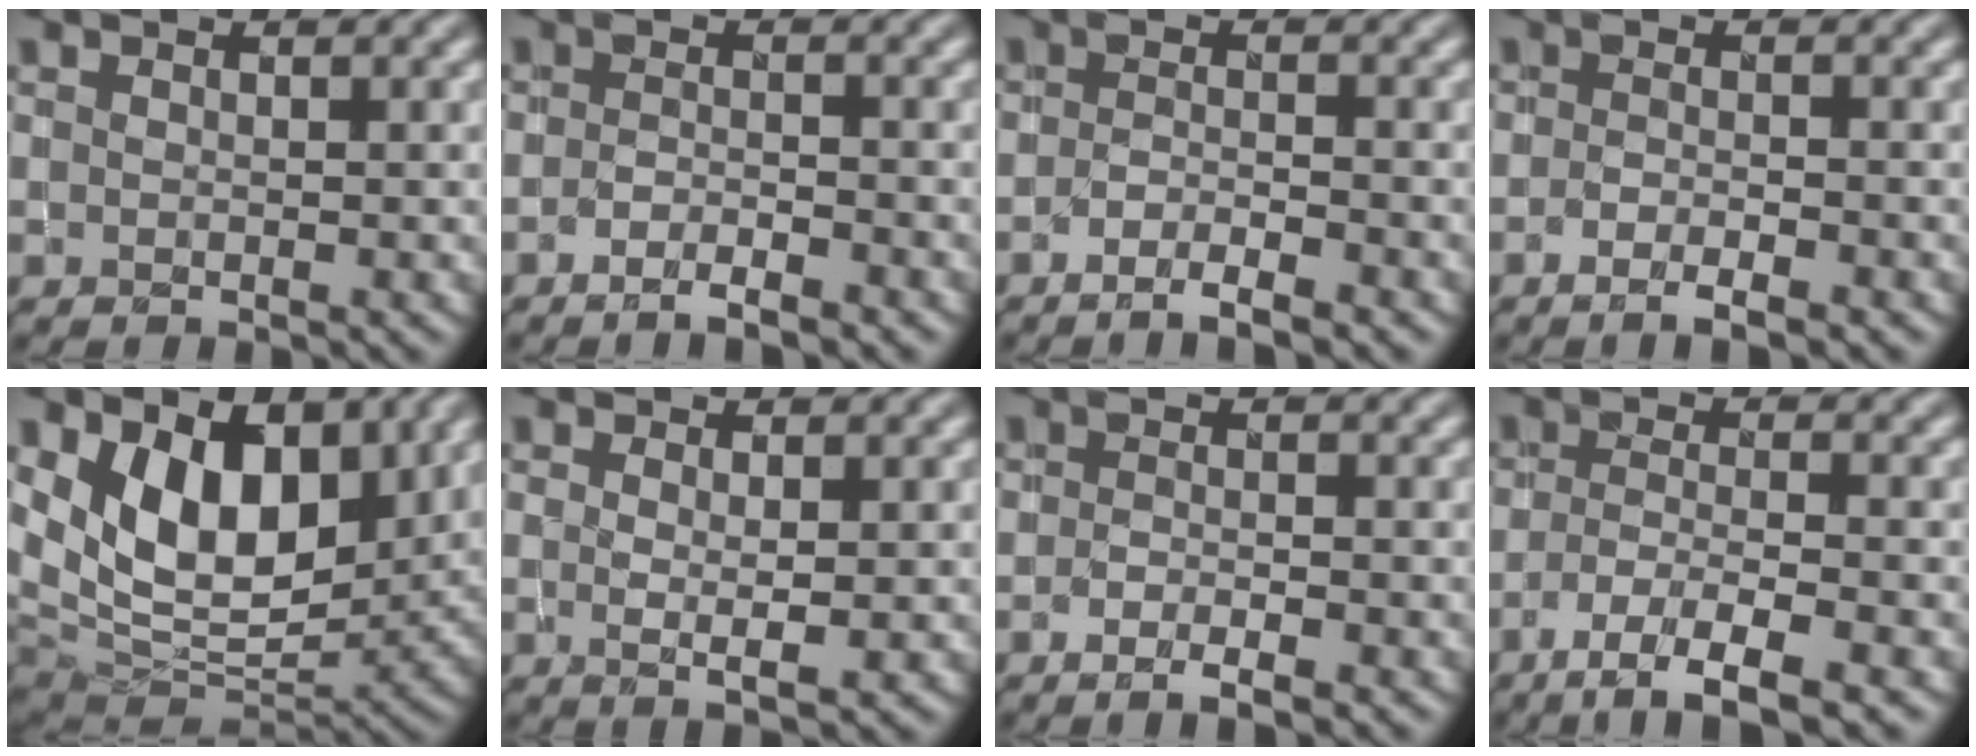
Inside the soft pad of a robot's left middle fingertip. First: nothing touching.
{"total": 2.3, "force": [-1.8, 0.3, 1.4], "torque": [-0.028, 0.003, -0.035]}
{"total": 2.7, "force": [-1.9, 0.4, 1.8], "torque": [-0.032, 0.003, -0.040]}
{"total": 2.5, "force": [-1.6, 0.5, 1.9], "torque": [-0.033, -0.001, -0.031]}
{"total": 10.5, "force": [3.3, 6.4, 7.5], "torque": [-0.120, -0.014, 0.053]}
{"total": 1.7, "force": [0.2, 0.3, 1.7], "torque": [-0.032, -0.005, 0.007]}
{"total": 2.2, "force": [-1.3, 0.5, 1.7], "torque": [-0.029, -0.002, -0.025]}
{"total": 4.7, "force": [-2.9, 0.9, 3.6], "torque": [-0.061, 0.002, -0.055]}